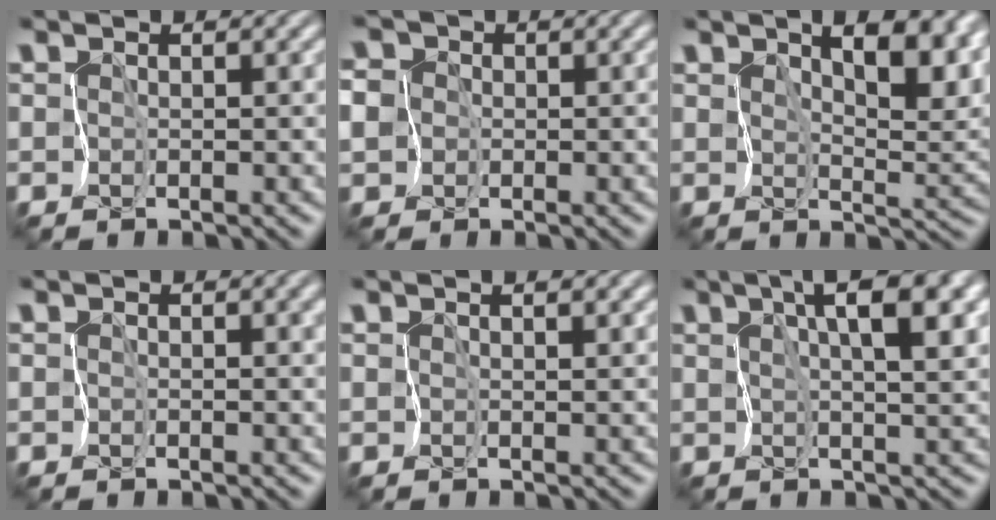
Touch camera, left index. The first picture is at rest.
{"total": 7.1, "force": [-0.7, 6.7, 2.3], "torque": [-0.049, 0.012, -0.053]}
{"total": 8.2, "force": [4.0, 3.4, 6.3], "torque": [-0.091, -0.003, 0.064]}
{"total": 1.7, "force": [0.5, 0.8, 1.4], "torque": [-0.015, -0.004, 0.008]}
{"total": 2.7, "force": [1.7, 1.0, 1.7], "torque": [-0.021, 0.008, 0.021]}
{"total": 7.5, "force": [2.7, 2.5, 6.6], "torque": [-0.095, 0.006, 0.040]}